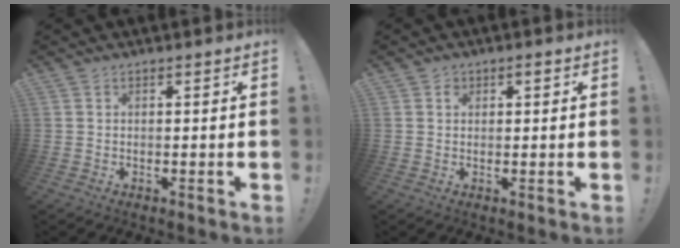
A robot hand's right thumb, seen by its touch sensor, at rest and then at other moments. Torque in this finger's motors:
{"motor_torque": [0.24, 0.09, -0.12, 0.13, 0.00]}